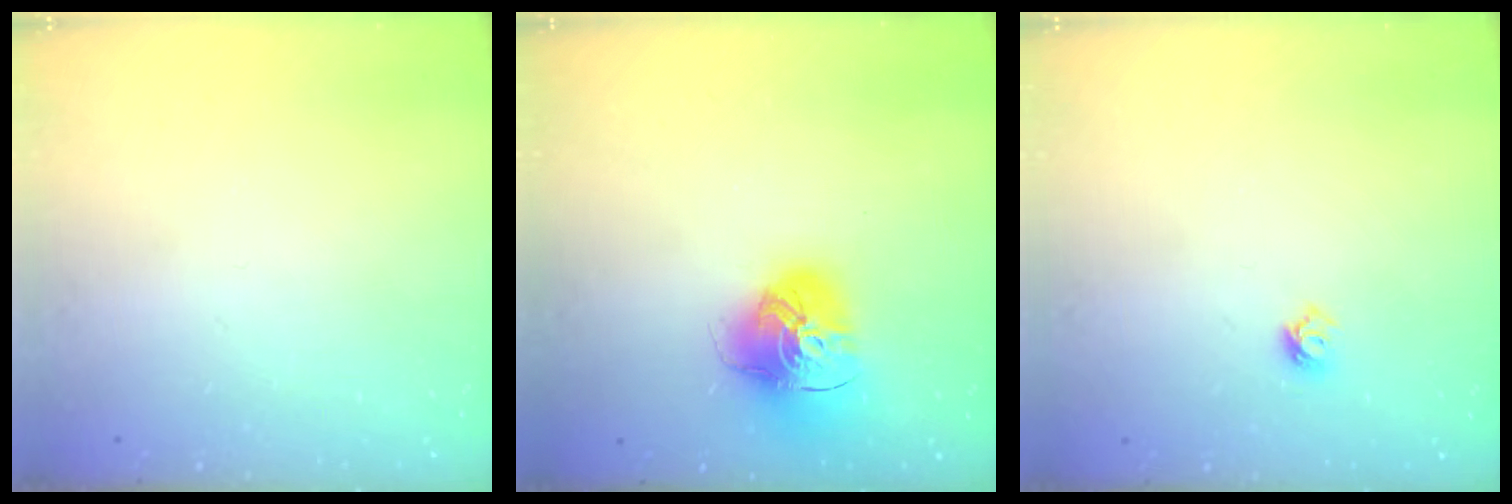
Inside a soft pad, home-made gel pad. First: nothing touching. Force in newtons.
{"total": 15.6, "press": 15.5, "slide": 1.7}
{"total": 5.5, "press": 5.5, "slide": 0.7}